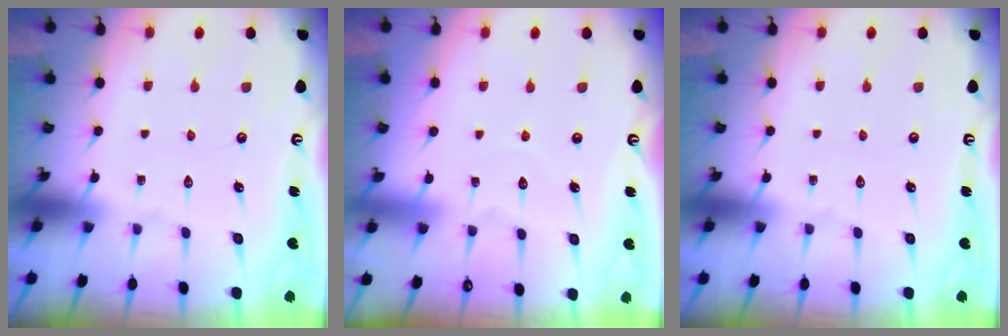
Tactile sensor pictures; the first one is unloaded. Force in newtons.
{"total": 3.6, "press": 3.6, "slide": 0.3}
{"total": 0.0}